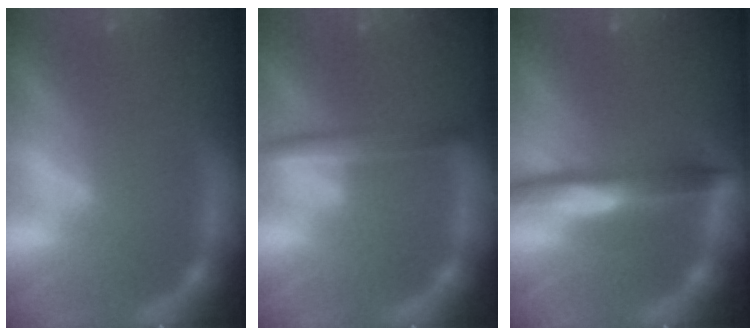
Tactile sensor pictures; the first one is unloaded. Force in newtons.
{"total": 3.0}
{"total": 5.0}